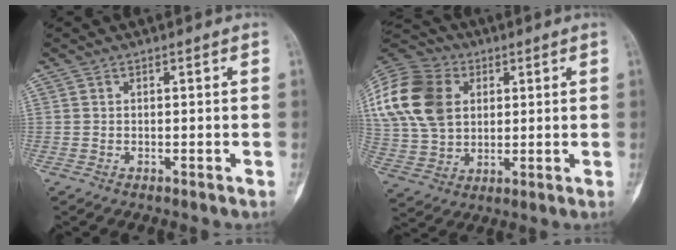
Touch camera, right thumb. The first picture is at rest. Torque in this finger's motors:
{"motor_torque": [0.94, 1.84, 1.43, 0.20, 0.47]}